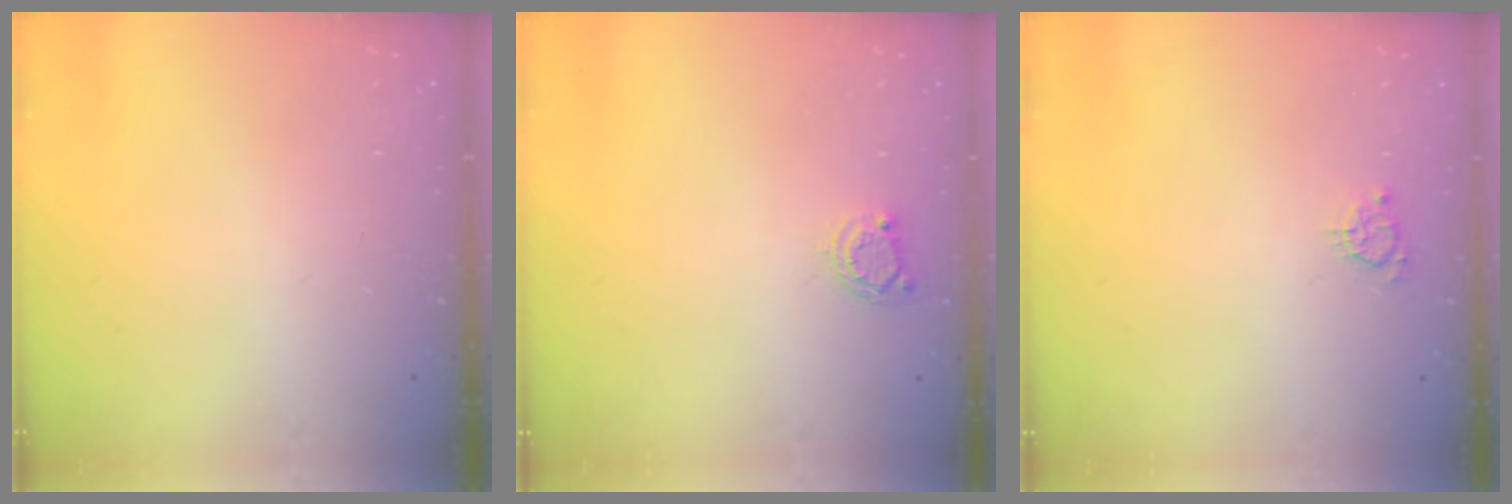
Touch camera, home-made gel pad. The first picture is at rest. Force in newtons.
{"total": 3.0, "press": 3.0, "slide": 0.4}
{"total": 2.9, "press": 2.9, "slide": 0.5}